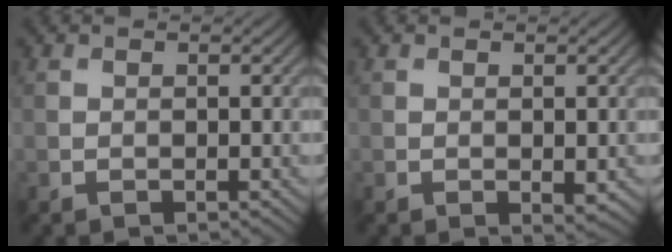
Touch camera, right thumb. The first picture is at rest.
{"total": 1.3, "force": [-0.2, 0.5, 1.1], "torque": [-0.015, -0.008, -0.002]}